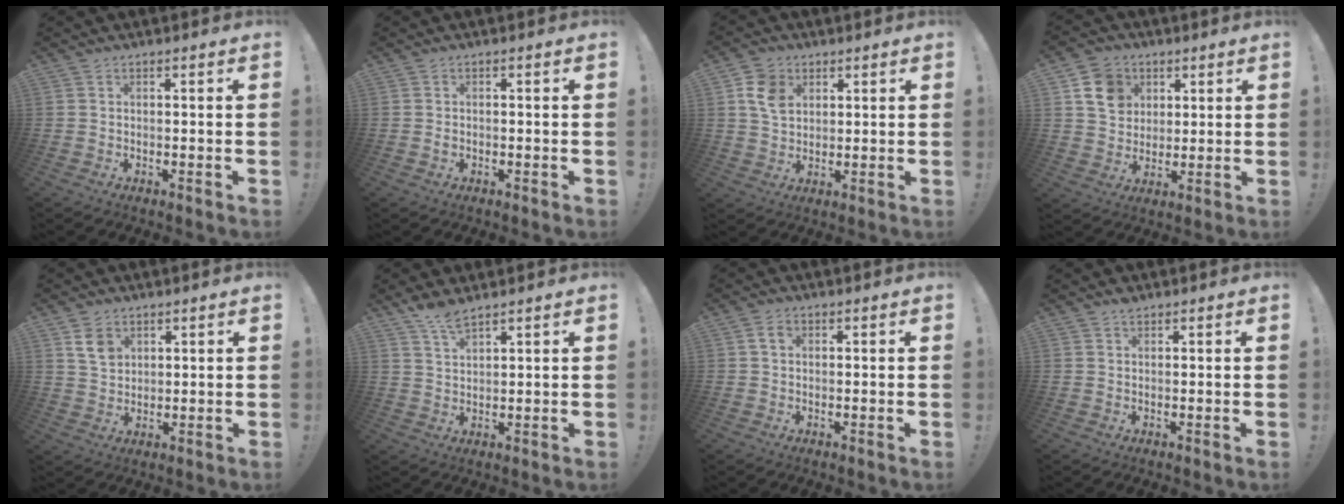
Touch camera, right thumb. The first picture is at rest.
{"total": 0.6, "force": [-0.3, 0.5, 0.2], "torque": [-0.006, 0.003, -0.006]}
{"total": 8.8, "force": [3.3, 6.7, 4.6], "torque": [-0.075, 0.005, 0.069]}
{"total": 11.5, "force": [4.8, 9.6, 4.1], "torque": [-0.059, -0.013, 0.099]}
{"total": 6.3, "force": [3.2, 4.8, 2.6], "torque": [-0.040, -0.007, 0.060]}
{"total": 5.0, "force": [4.1, 1.3, 2.6], "torque": [-0.048, -0.024, 0.074]}
{"total": 2.3, "force": [0.8, 1.4, 1.6], "torque": [-0.021, 0.000, 0.012]}
{"total": 1.4, "force": [1.3, 0.5, 0.0], "torque": [0.006, -0.003, 0.023]}